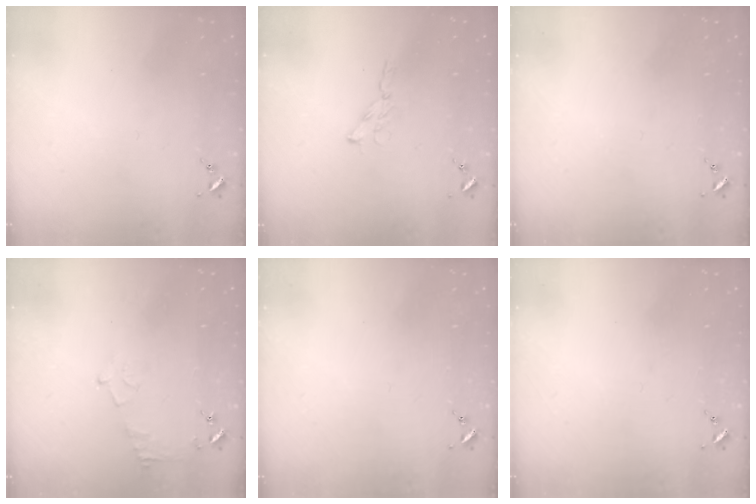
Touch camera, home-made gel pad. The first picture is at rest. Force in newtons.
{"total": 2.7, "press": 2.7, "slide": 0.2}
{"total": 0.0}
{"total": 4.5, "press": 4.4, "slide": 0.6}
{"total": 0.0}
{"total": 0.0}